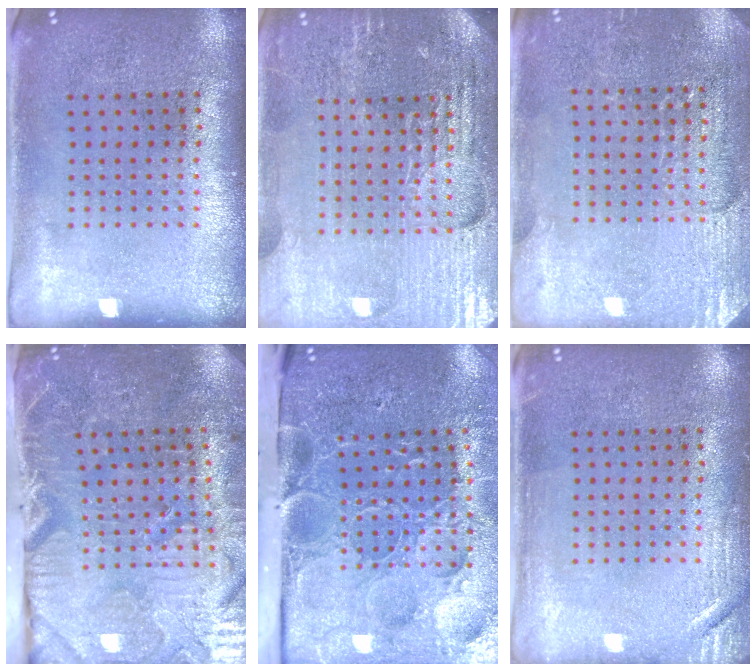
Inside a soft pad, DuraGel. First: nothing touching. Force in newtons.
{"total": 4.9, "press": 4.6, "slide": 1.7}
{"total": 2.9, "press": 2.9, "slide": 0.4}
{"total": 4.1, "press": 4.1, "slide": 0.8}
{"total": 5.2, "press": 4.1, "slide": 3.3}
{"total": 2.1, "press": 2.0, "slide": 0.4}